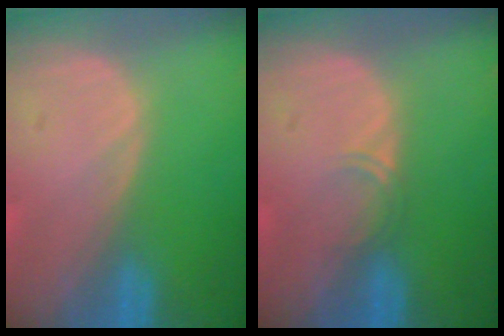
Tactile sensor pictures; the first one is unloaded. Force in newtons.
{"total": 1.4, "press": 1.1, "slide": 0.9}